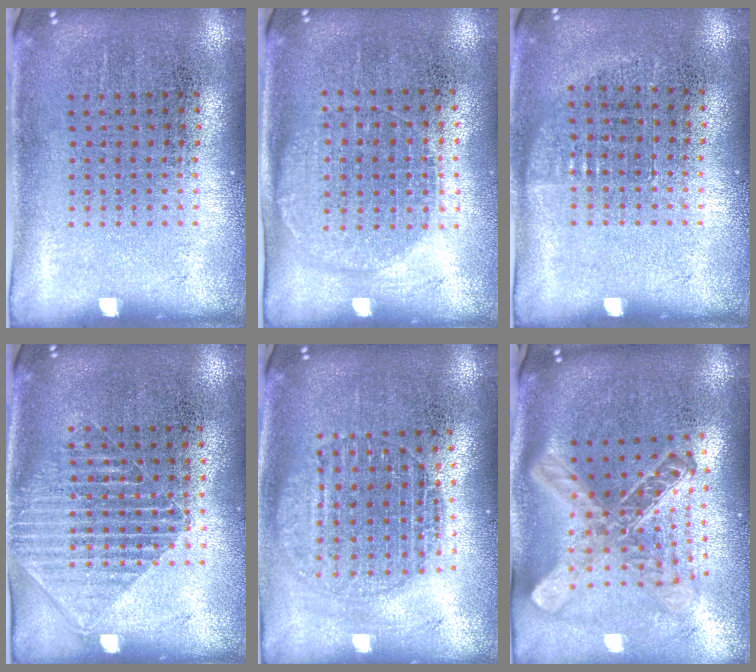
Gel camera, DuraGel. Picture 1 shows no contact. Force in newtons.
{"total": 1.4, "press": 1.2, "slide": 0.6}
{"total": 0.7, "press": 0.6, "slide": 0.3}
{"total": 1.4, "press": 1.2, "slide": 0.8}
{"total": 1.8, "press": 1.5, "slide": 1.0}
{"total": 2.8, "press": 2.0, "slide": 1.9}